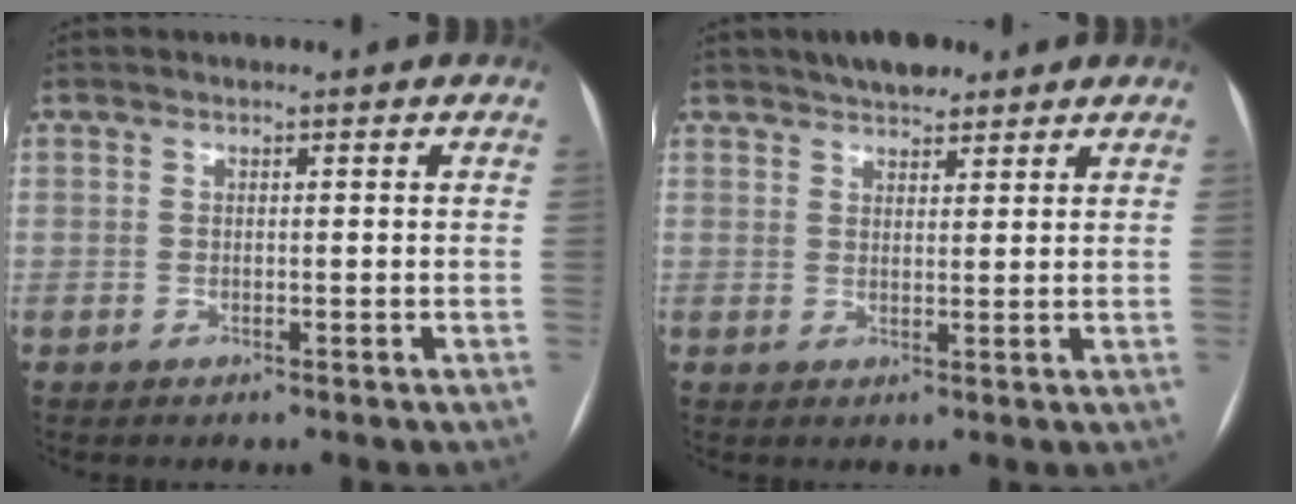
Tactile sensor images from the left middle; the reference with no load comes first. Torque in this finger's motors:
{"motor_torque": [0.10, -0.07, 0.03, 0.00]}